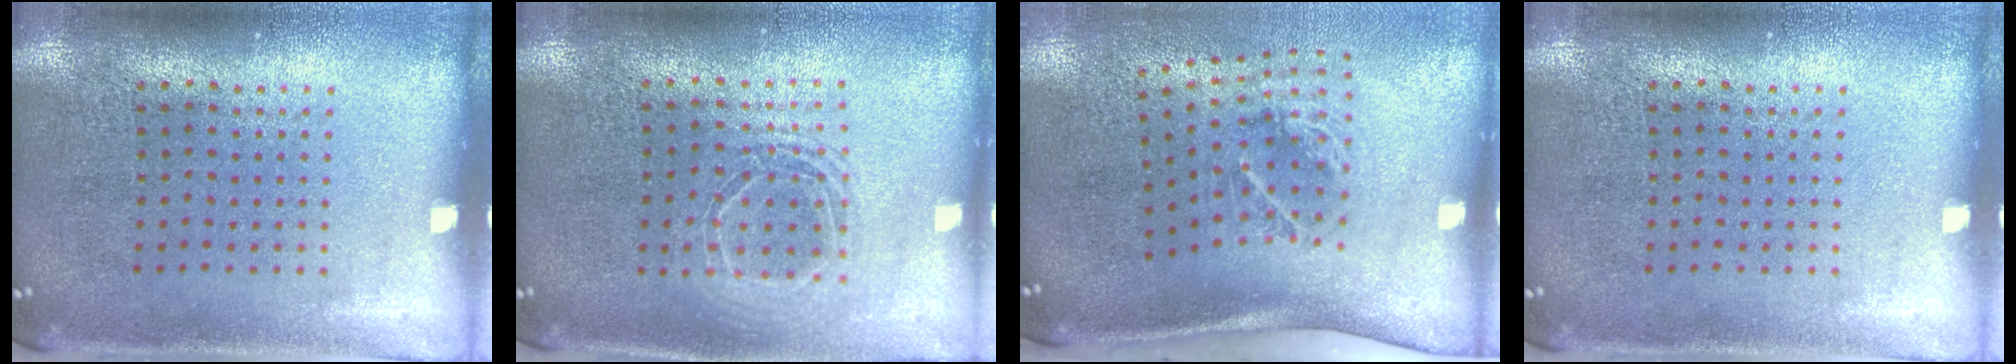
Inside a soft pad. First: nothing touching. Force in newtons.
{"total": 1.7, "press": 1.4, "slide": 0.9}
{"total": 2.1, "press": 1.3, "slide": 1.7}
{"total": 0.0}